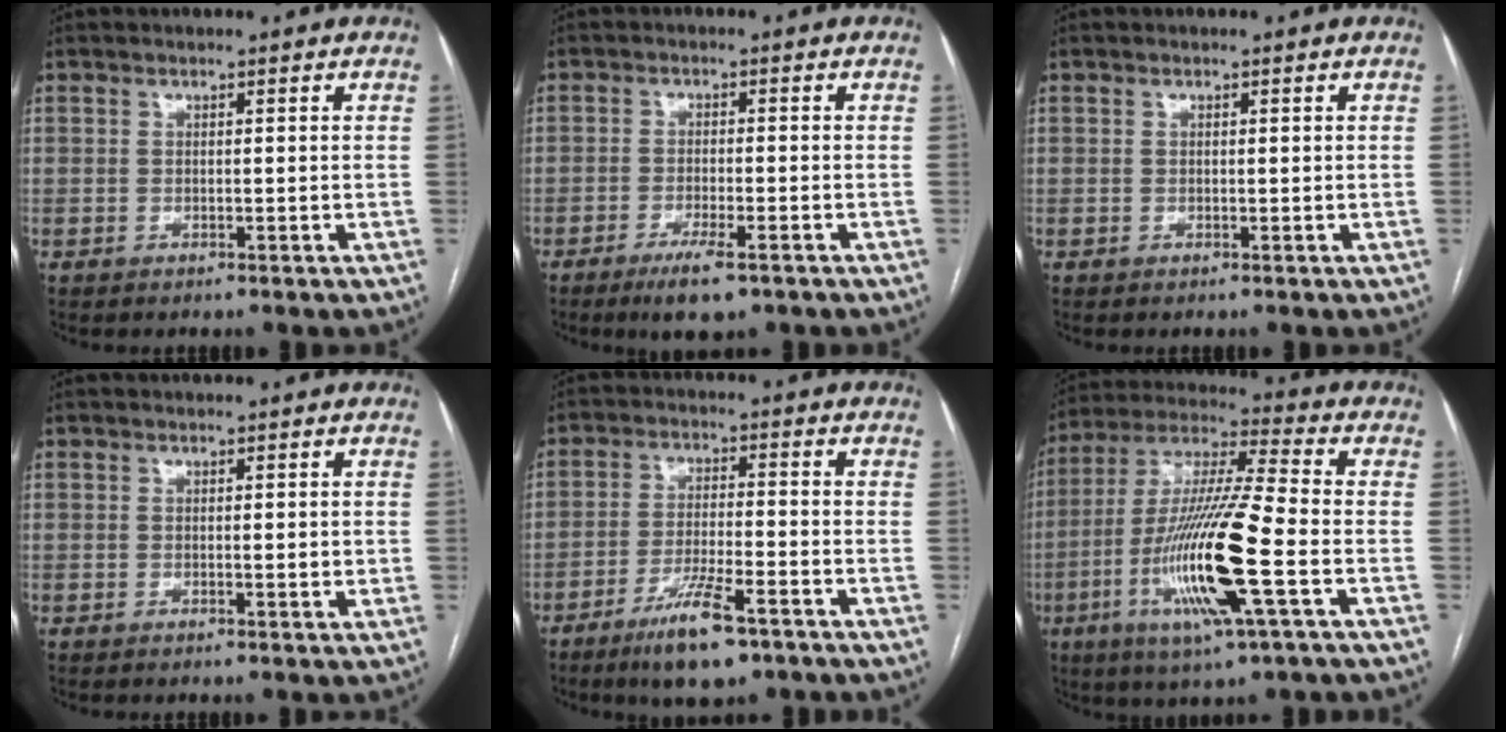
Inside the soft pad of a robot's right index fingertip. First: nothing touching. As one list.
[{"total": 5.8, "force": [-3.7, 1.0, 4.3], "torque": [-0.079, -0.011, -0.058]}, {"total": 0.0}, {"total": 1.3, "force": [0.0, 0.2, 1.2], "torque": [-0.021, 0.000, 0.003]}, {"total": 9.3, "force": [-5.9, 1.5, 7.0], "torque": [-0.130, -0.016, -0.099]}, {"total": 18.4, "force": [-5.4, 0.7, 17.6], "torque": [-0.361, -0.016, -0.100]}]